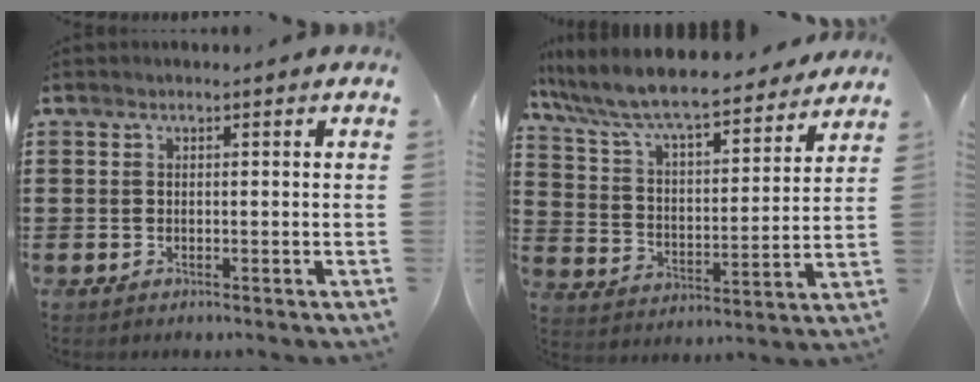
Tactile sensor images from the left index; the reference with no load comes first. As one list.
[{"total": 8.6, "force": [7.8, 0.8, 3.6], "torque": [-0.104, -0.051, 0.129]}]